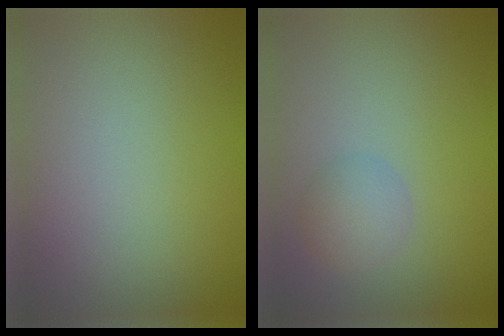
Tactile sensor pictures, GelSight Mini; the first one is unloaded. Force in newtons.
{"total": 2.3, "press": 2.3, "slide": 0.1}